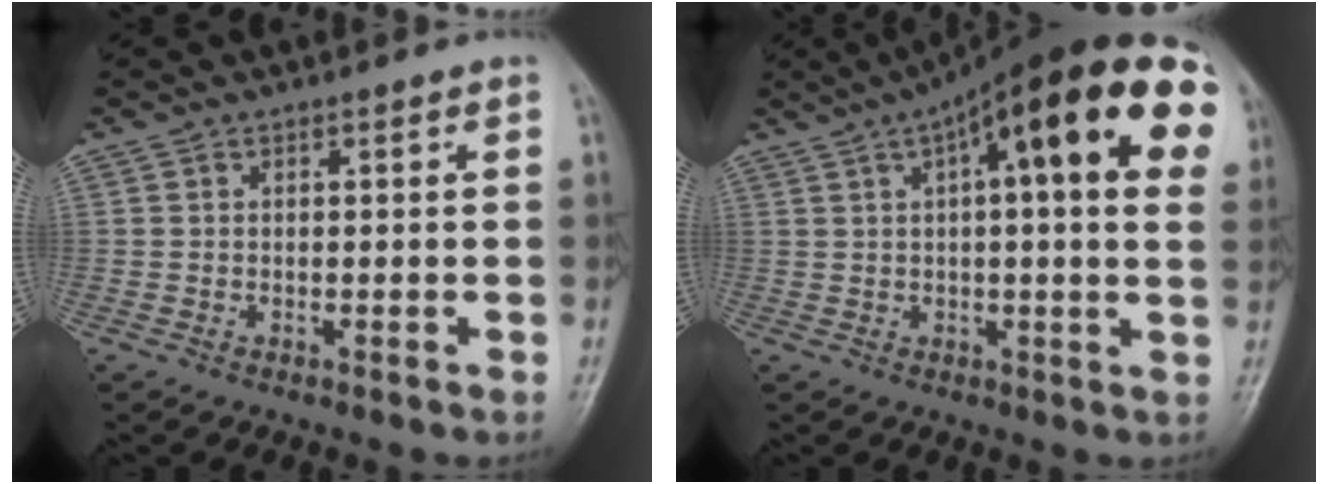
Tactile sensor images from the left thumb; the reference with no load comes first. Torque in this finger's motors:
{"motor_torque": [2.36, 2.65, 1.62, -1.15, 0.24]}